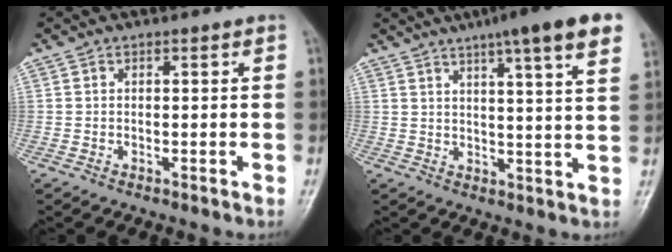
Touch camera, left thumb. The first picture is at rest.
{"total": 16.2, "force": [10.2, 1.7, 12.4], "torque": [-0.164, -0.020, 0.126]}